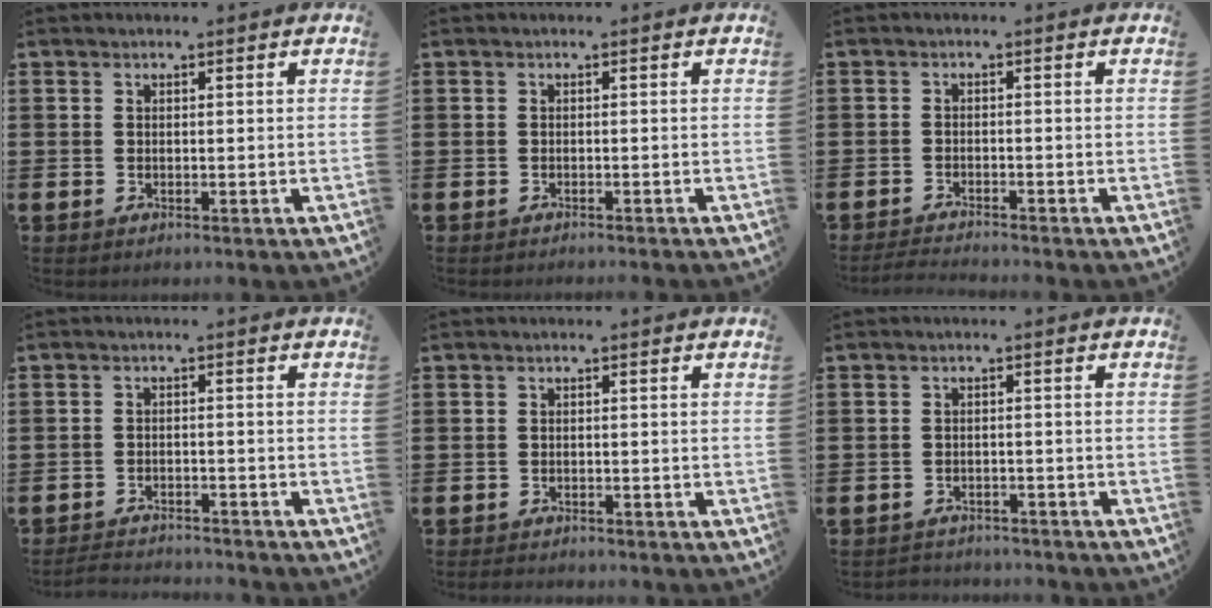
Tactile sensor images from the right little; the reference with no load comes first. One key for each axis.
{"total": 0.5, "fx": -0.5, "fy": -0.2, "fz": 0.0, "tx": 0.001, "ty": -0.001, "tz": -0.011}
{"total": 1.6, "fx": -1.6, "fy": -0.1, "fz": 0.3, "tx": -0.006, "ty": 0.004, "tz": -0.031}
{"total": 2.4, "fx": -2.4, "fy": 0.0, "fz": 0.0, "tx": -0.003, "ty": 0.003, "tz": -0.052}
{"total": 0.8, "fx": -0.8, "fy": 0.1, "fz": 0.0, "tx": -0.003, "ty": -0.001, "tz": -0.016}
{"total": 1.7, "fx": -1.7, "fy": 0.1, "fz": -0.3, "tx": -0.001, "ty": 0.004, "tz": -0.038}